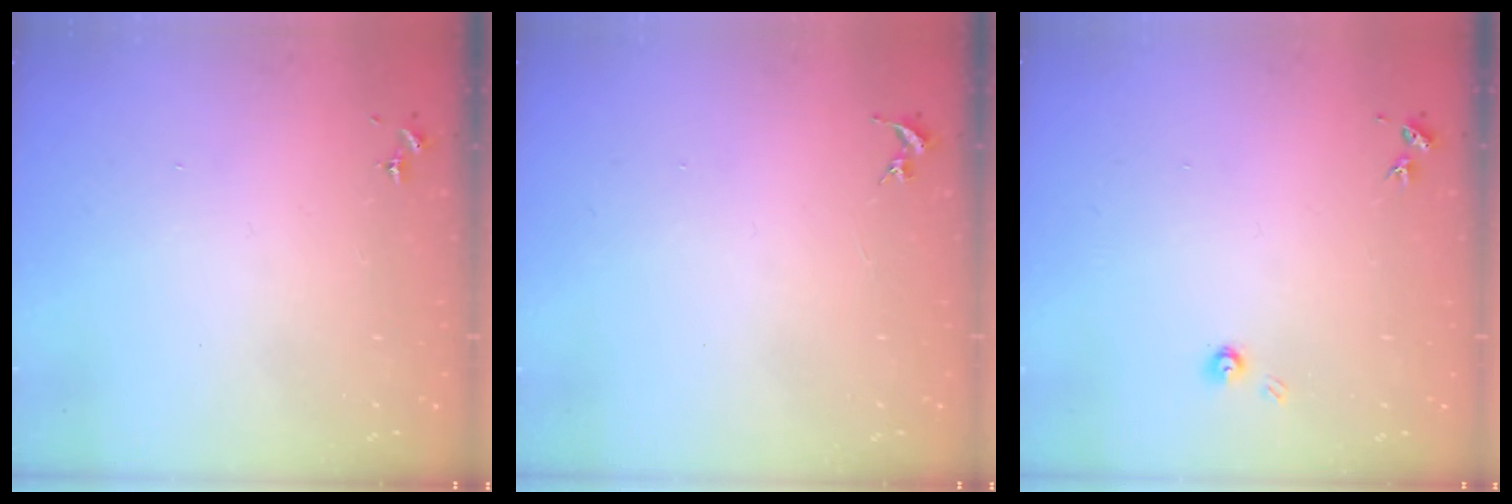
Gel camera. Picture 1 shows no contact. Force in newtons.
{"total": 0.0}
{"total": 3.2, "press": 3.2, "slide": 0.3}